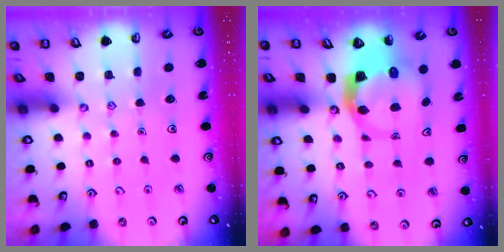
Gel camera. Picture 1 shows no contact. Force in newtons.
{"total": 5.8, "press": 5.7, "slide": 0.7}